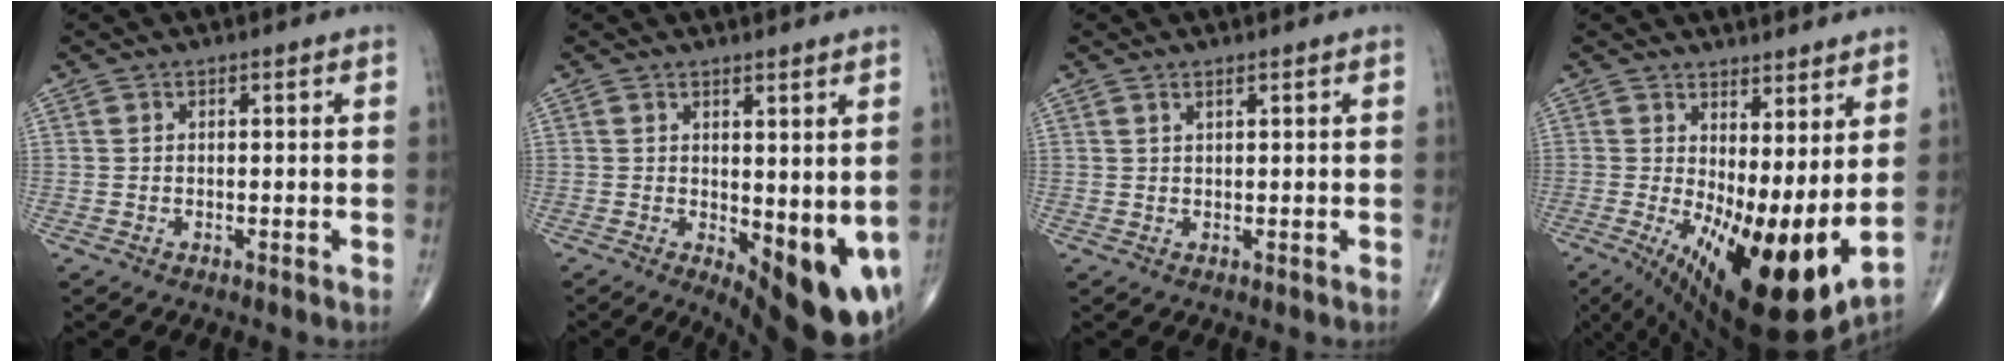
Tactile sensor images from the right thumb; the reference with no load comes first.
{"total": 11.8, "force": [-1.2, 4.6, 10.8], "torque": [-0.131, -0.027, -0.002]}
{"total": 0.8, "force": [0.6, 0.1, 0.5], "torque": [-0.011, -0.002, 0.013]}
{"total": 18.3, "force": [1.2, 6.4, 17.1], "torque": [-0.290, -0.044, 0.037]}